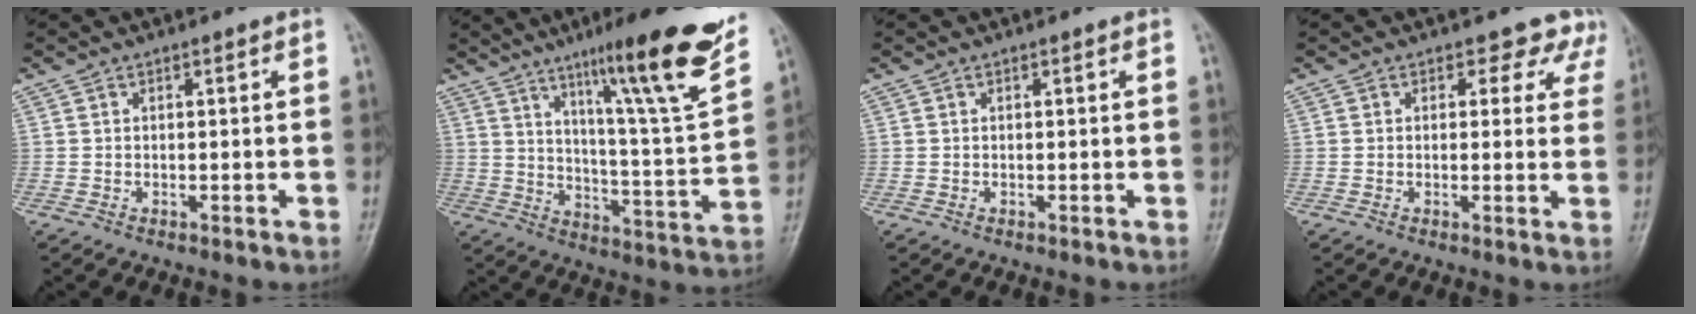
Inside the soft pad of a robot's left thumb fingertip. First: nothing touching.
{"total": 21.4, "force": [13.2, 2.0, 16.8], "torque": [-0.215, -0.060, 0.199]}
{"total": 0.0}
{"total": 5.0, "force": [3.9, 3.2, 0.5], "torque": [0.035, -0.017, 0.021]}